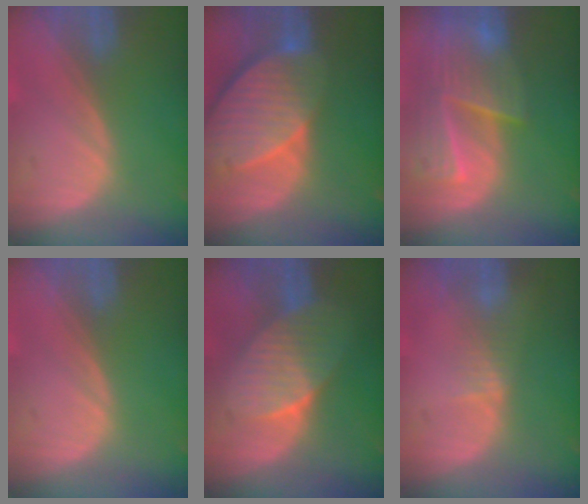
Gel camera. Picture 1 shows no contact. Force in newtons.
{"total": 10.7, "press": 9.4, "slide": 5.2}
{"total": 9.5, "press": 8.4, "slide": 4.5}
{"total": 0.0}
{"total": 7.4, "press": 6.7, "slide": 3.2}
{"total": 1.8, "press": 1.5, "slide": 1.0}